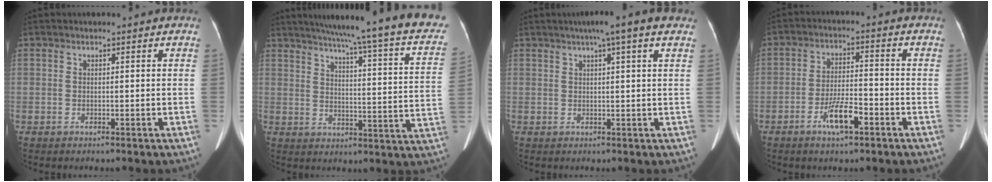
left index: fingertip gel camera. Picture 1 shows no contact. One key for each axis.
{"total": 27.4, "fx": 22.9, "fy": 1.2, "fz": 15.0, "tx": -0.201, "ty": -0.054, "tz": 0.269}
{"total": 6.8, "fx": 4.6, "fy": -0.1, "fz": 5.0, "tx": -0.071, "ty": 0.030, "tz": 0.057}
{"total": 6.1, "fx": -3.3, "fy": 1.3, "fz": 4.9, "tx": -0.098, "ty": 0.000, "tz": -0.059}